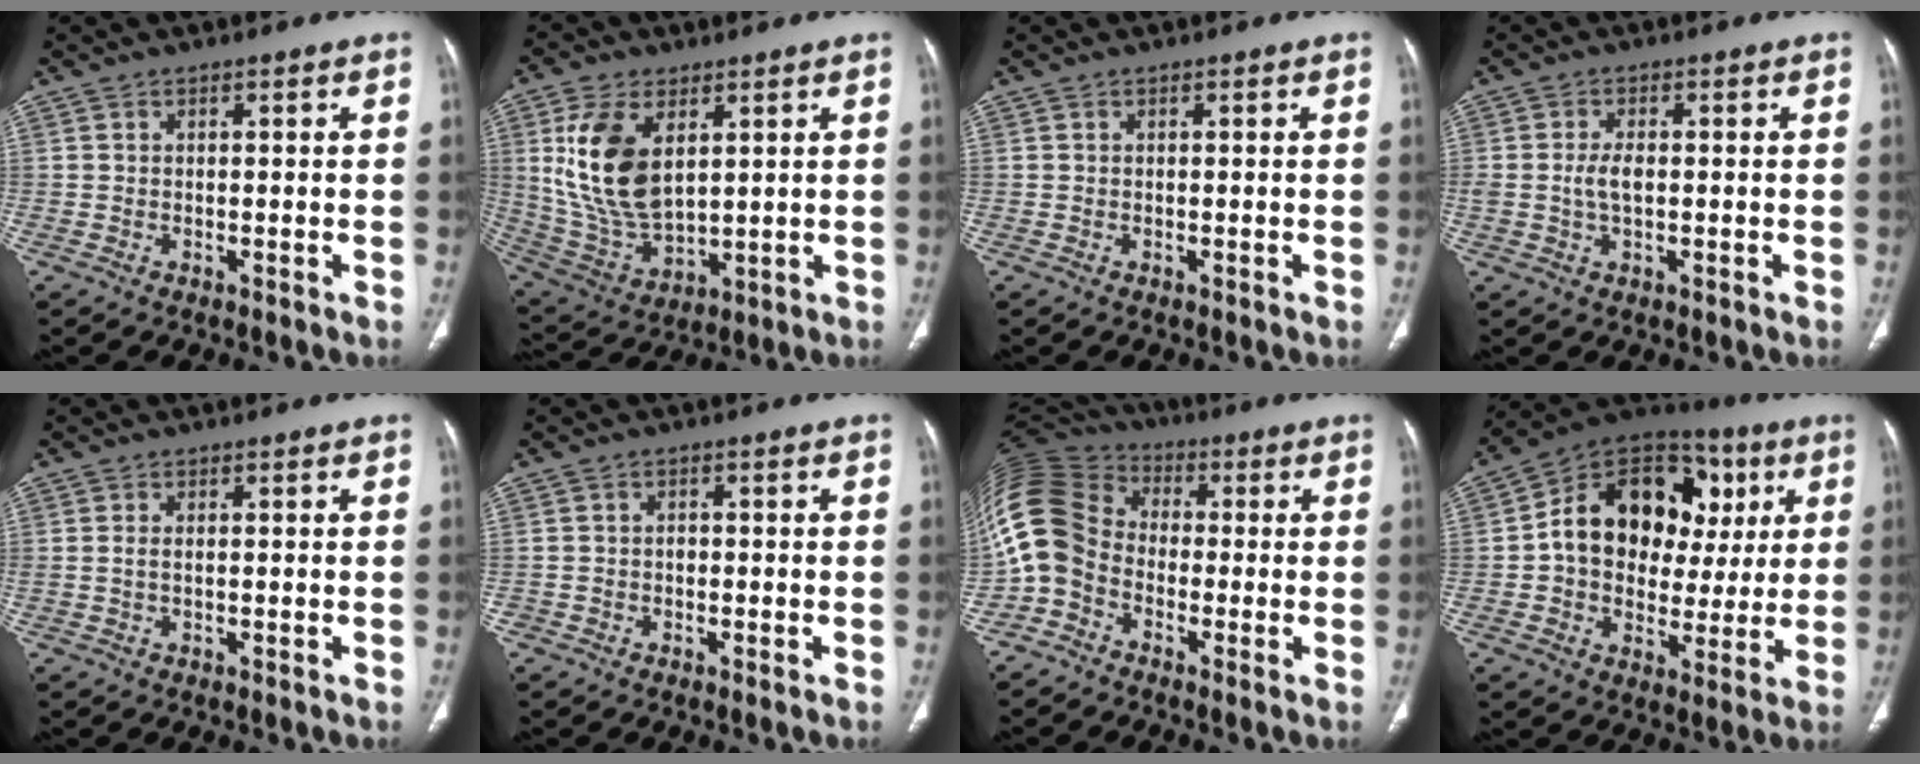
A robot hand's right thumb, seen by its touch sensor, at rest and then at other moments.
{"total": 15.8, "force": [4.5, 9.1, 12.1], "torque": [-0.232, -0.021, 0.103]}
{"total": 0.0}
{"total": 3.4, "force": [0.0, 1.7, 3.0], "torque": [-0.064, 0.004, 0.001]}
{"total": 1.1, "force": [0.1, 0.5, 1.0], "torque": [-0.026, -0.001, 0.003]}
{"total": 1.3, "force": [-0.5, 1.2, 0.3], "torque": [0.003, 0.006, -0.012]}
{"total": 14.0, "force": [-3.6, 11.2, 7.6], "torque": [-0.161, 0.057, -0.087]}
{"total": 21.4, "force": [4.0, 15.8, 13.8], "torque": [-0.167, 0.030, 0.063]}